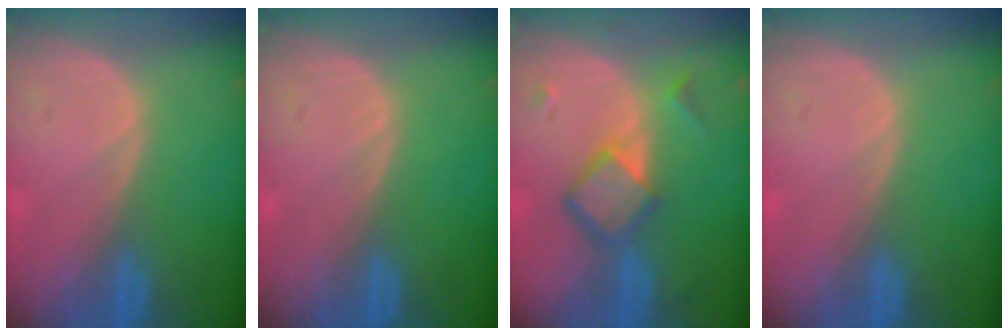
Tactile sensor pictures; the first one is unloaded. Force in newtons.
{"total": 0.0}
{"total": 6.3, "press": 5.4, "slide": 3.4}
{"total": 0.0}